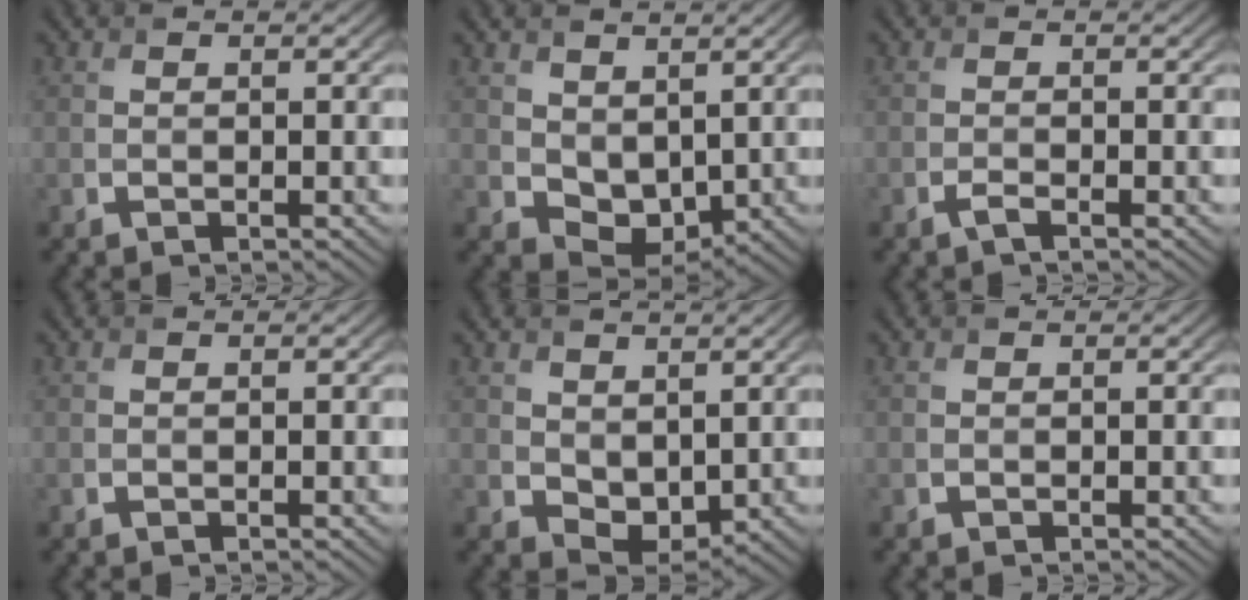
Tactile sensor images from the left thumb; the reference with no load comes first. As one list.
[{"total": 5.4, "force": [2.2, 3.6, 3.3], "torque": [-0.075, -0.010, 0.047]}, {"total": 1.1, "force": [-0.7, 0.2, 0.8], "torque": [-0.018, 0.000, -0.014]}, {"total": 0.0}, {"total": 4.1, "force": [1.7, 2.7, 2.5], "torque": [-0.057, -0.011, 0.039]}, {"total": 0.0}]